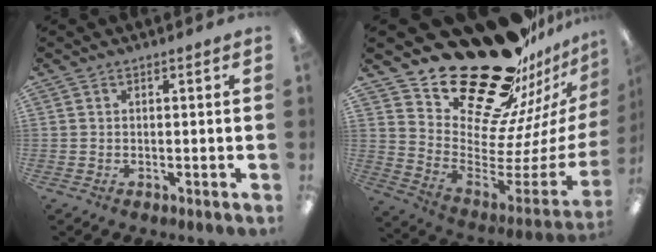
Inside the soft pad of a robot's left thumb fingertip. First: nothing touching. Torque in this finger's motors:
{"motor_torque": [2.51, 2.50, 1.40, -1.37, 0.07]}